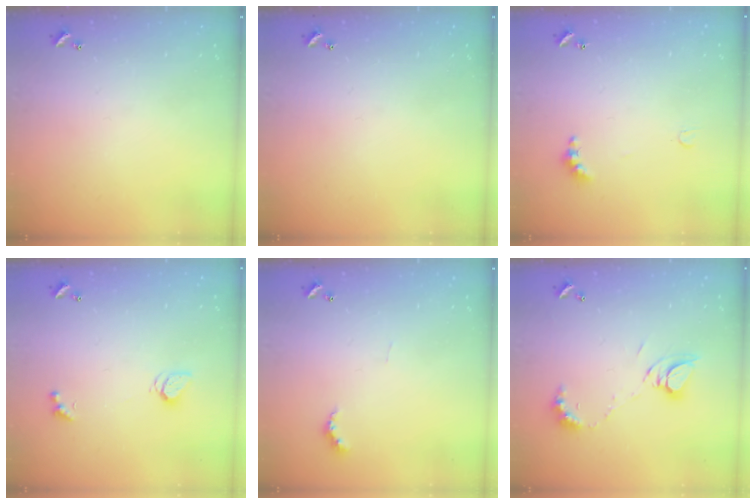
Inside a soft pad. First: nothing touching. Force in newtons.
{"total": 0.0}
{"total": 3.2, "press": 3.1, "slide": 0.8}
{"total": 2.0, "press": 2.0, "slide": 0.3}
{"total": 4.3, "press": 4.3, "slide": 0.7}
{"total": 8.3, "press": 8.2, "slide": 1.0}